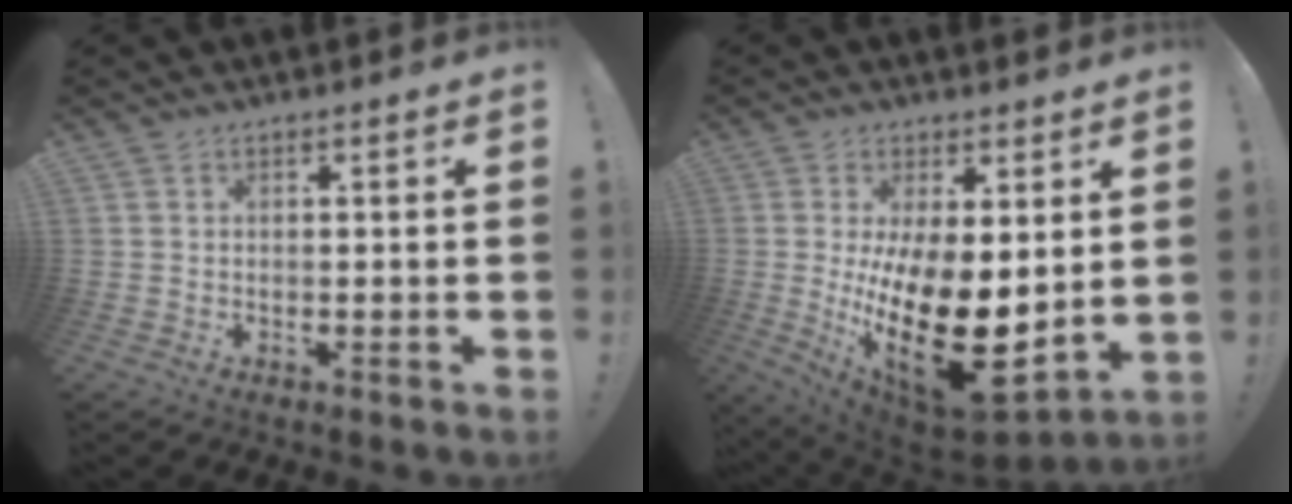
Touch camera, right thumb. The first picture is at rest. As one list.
[{"total": 21.6, "force": [-2.4, 9.9, 19.1], "torque": [-0.334, -0.020, -0.021]}]